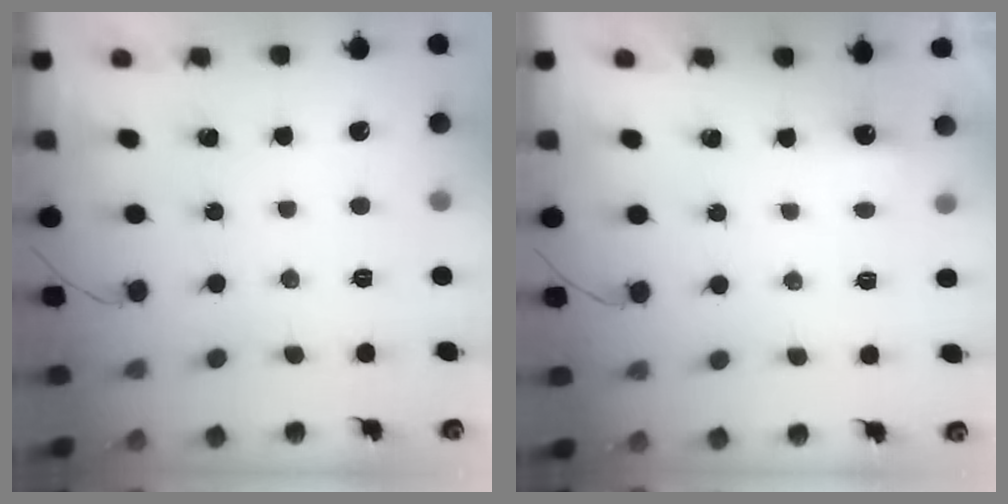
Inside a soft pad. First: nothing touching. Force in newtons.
{"total": 2.2, "press": 2.2, "slide": 0.5}